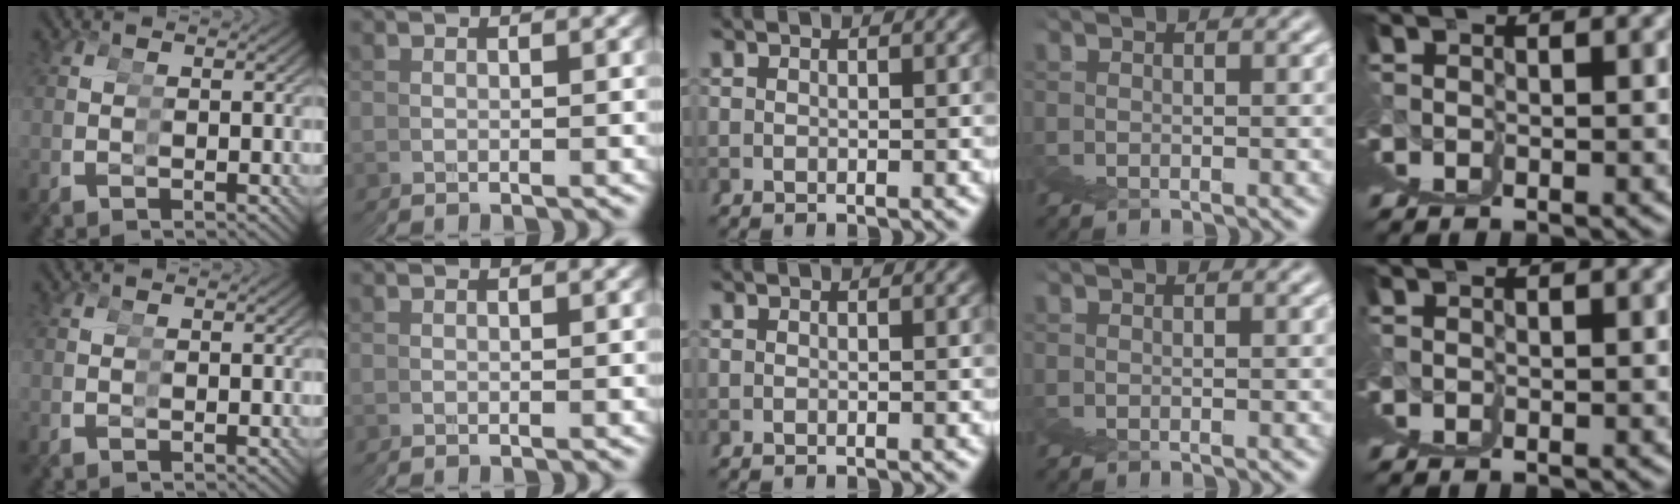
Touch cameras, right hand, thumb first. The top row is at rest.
{}